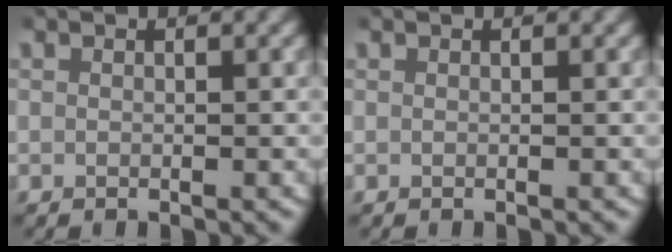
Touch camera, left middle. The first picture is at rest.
{"total": 0.0}